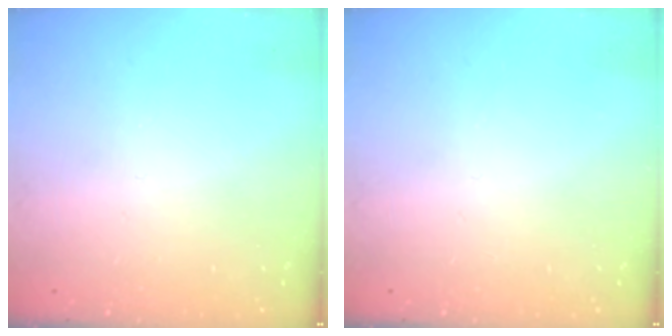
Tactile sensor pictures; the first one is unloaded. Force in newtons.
{"total": 0.0}